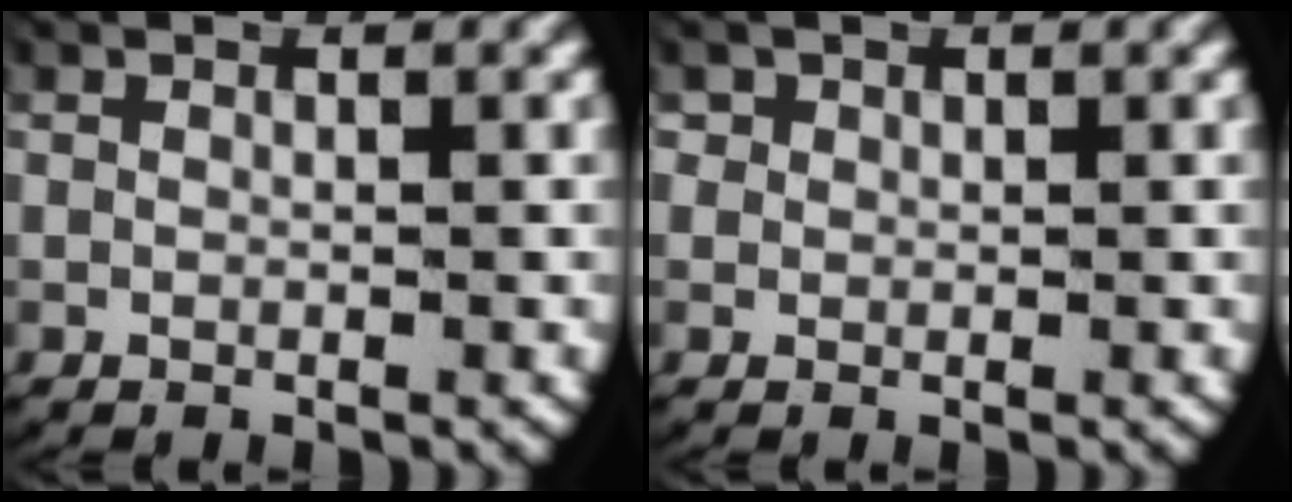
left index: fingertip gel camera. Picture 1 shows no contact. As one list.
[{"total": 1.3, "force": [0.6, 1.1, 0.3], "torque": [-0.012, -0.006, 0.013]}]